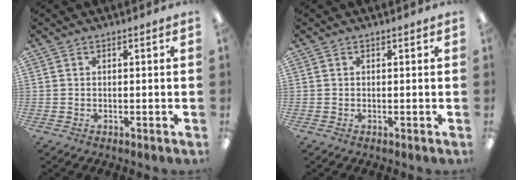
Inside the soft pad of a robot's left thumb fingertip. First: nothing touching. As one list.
[{"total": 0.0}]